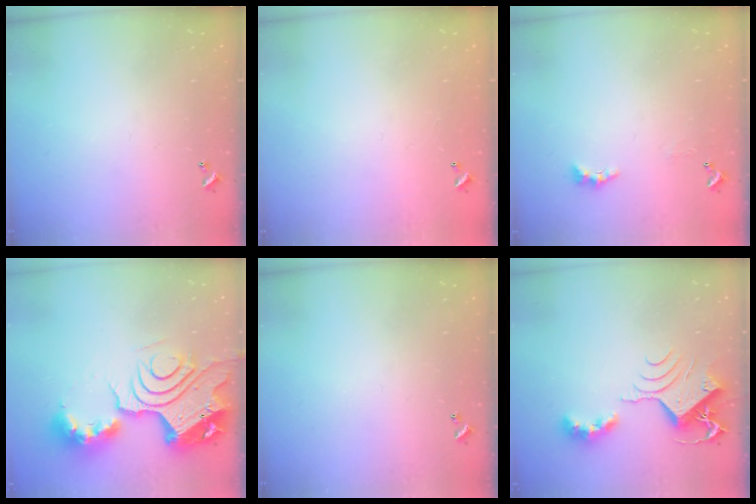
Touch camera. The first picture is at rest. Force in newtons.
{"total": 2.9, "press": 2.9, "slide": 0.1}
{"total": 2.2, "press": 2.1, "slide": 0.7}
{"total": 21.8, "press": 21.6, "slide": 2.5}
{"total": 0.0}
{"total": 8.6, "press": 8.5, "slide": 1.3}